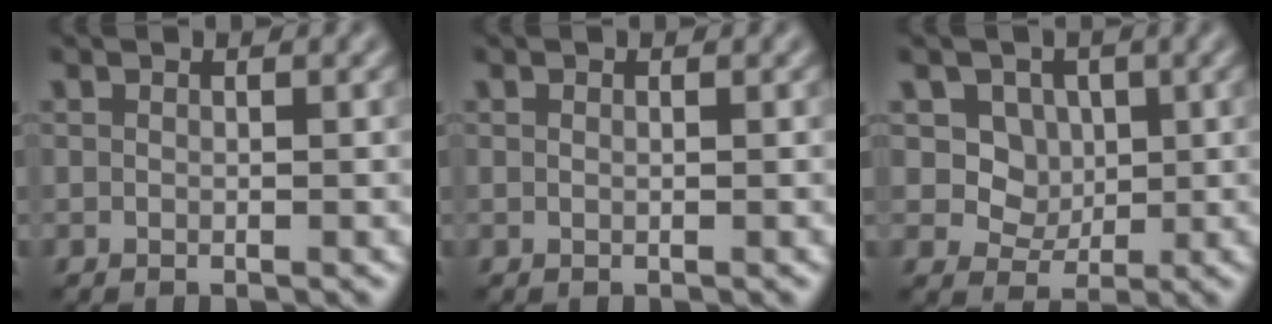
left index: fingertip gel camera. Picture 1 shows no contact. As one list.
[{"total": 0.0}, {"total": 4.7, "force": [1.4, 3.9, 2.0], "torque": [-0.049, -0.011, 0.029]}]